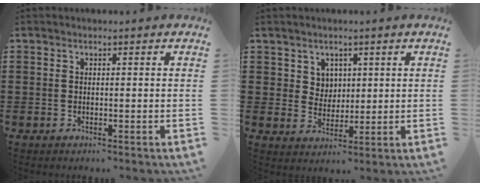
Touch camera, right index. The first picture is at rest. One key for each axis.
{"total": 3.7, "fx": 2.0, "fy": 3.1, "fz": 0.6, "tx": -0.026, "ty": 0.010, "tz": 0.037}